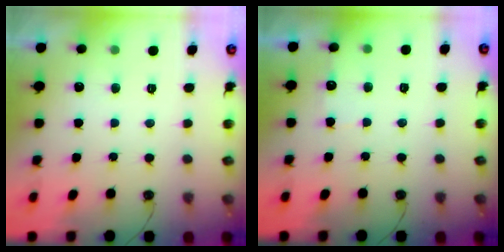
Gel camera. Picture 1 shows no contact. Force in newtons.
{"total": 3.2, "press": 3.2, "slide": 0.5}